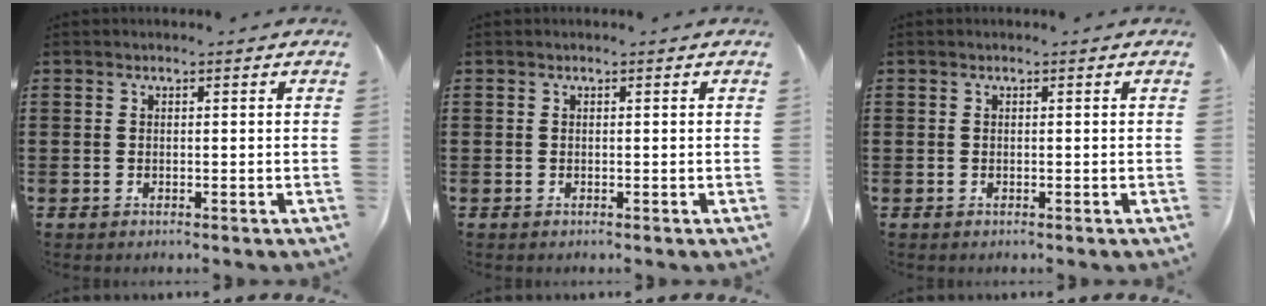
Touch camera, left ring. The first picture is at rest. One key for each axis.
{"total": 0.0}
{"total": 0.0}